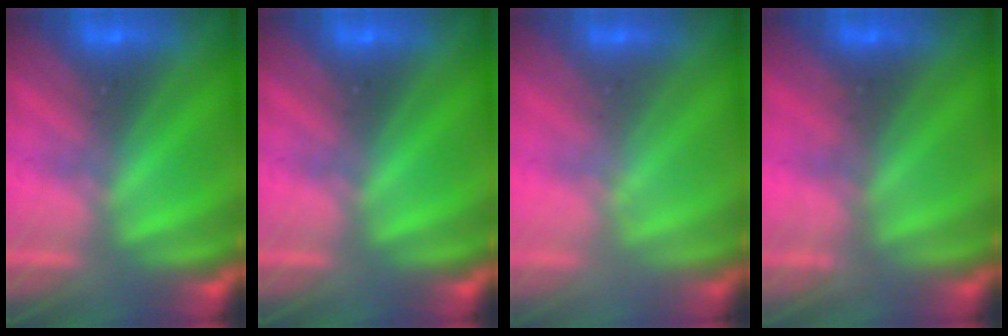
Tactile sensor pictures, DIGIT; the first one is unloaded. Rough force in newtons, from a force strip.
{"total": 0.0}
{"total": 2.1}
{"total": 4.5}